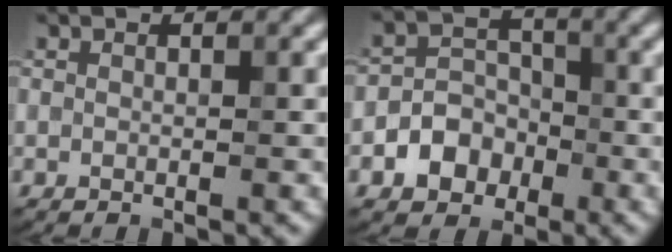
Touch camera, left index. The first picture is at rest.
{"total": 4.3, "force": [-1.8, 3.5, 1.7], "torque": [0.002, 0.009, -0.052]}